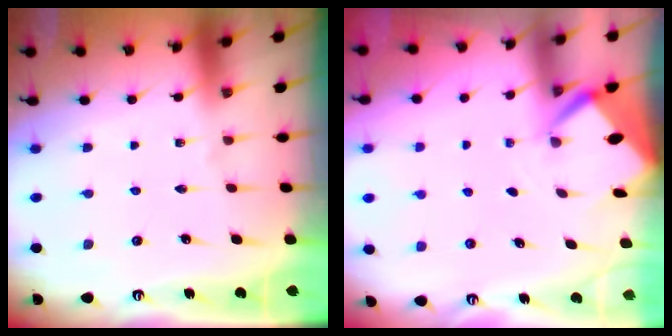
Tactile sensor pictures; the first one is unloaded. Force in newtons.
{"total": 2.7, "press": 2.7, "slide": 0.2}